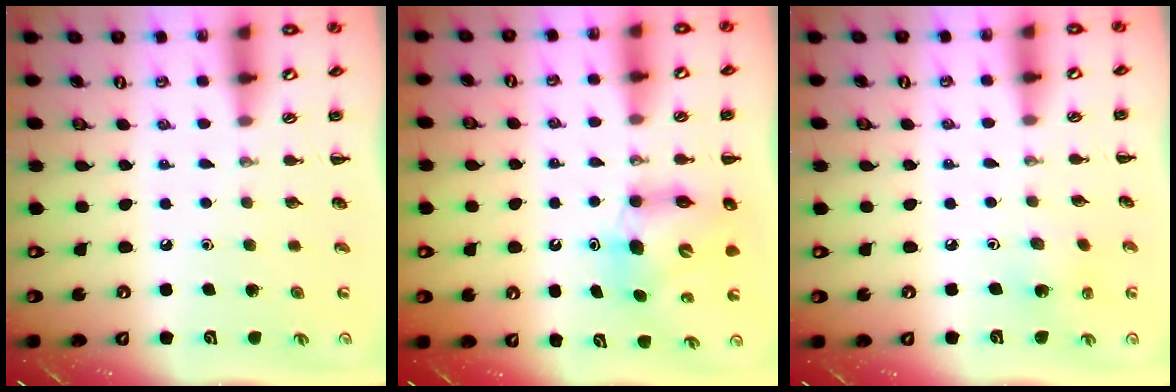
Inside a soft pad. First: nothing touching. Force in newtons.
{"total": 6.6, "press": 6.5, "slide": 1.3}
{"total": 2.1, "press": 2.0, "slide": 0.5}